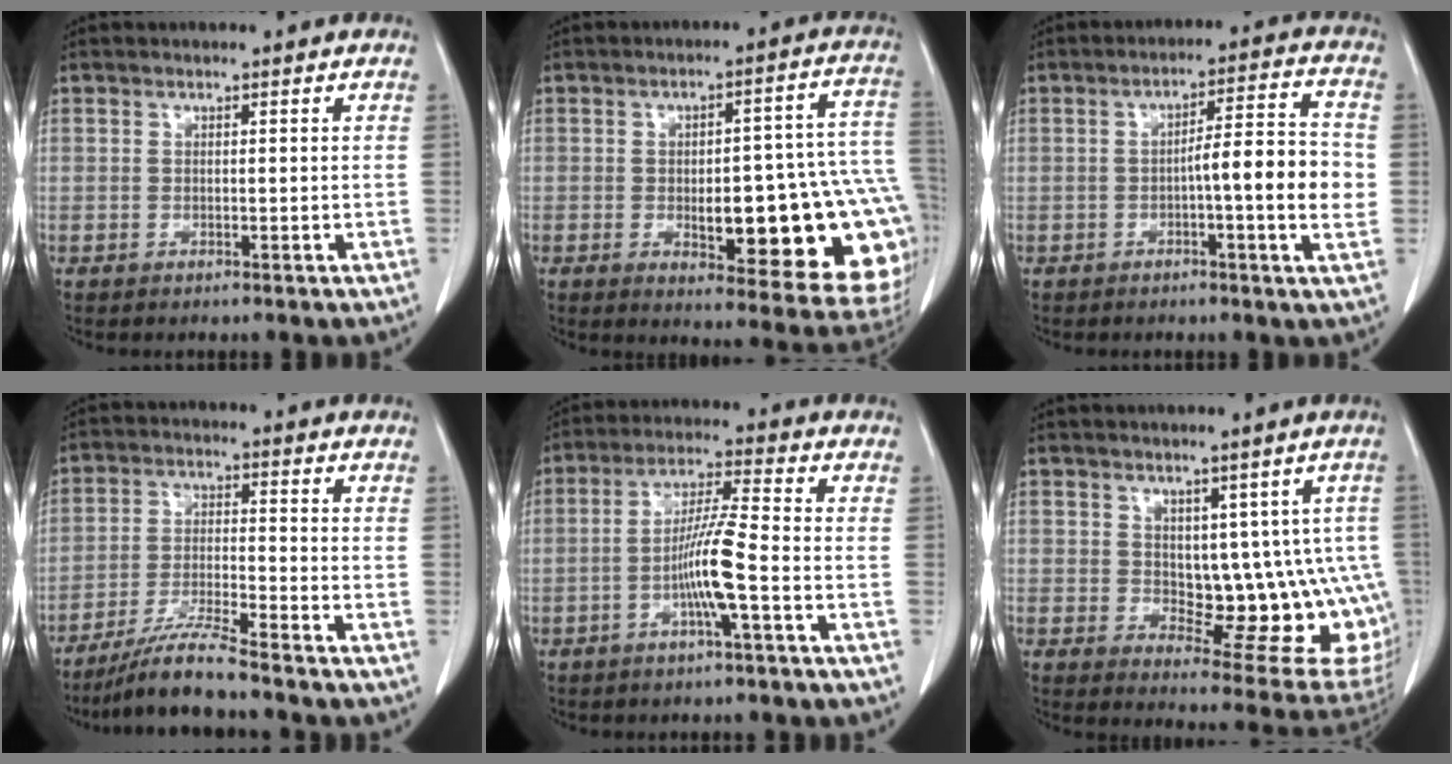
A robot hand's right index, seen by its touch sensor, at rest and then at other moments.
{"total": 22.5, "force": [-4.1, 5.8, 21.3], "torque": [-0.180, 0.026, -0.029]}
{"total": 9.9, "force": [-1.3, 0.6, 9.7], "torque": [-0.136, 0.014, -0.024]}
{"total": 7.6, "force": [-6.6, -1.1, 3.6], "torque": [-0.074, -0.024, -0.125]}
{"total": 7.8, "force": [-2.4, -0.3, 7.4], "torque": [-0.147, 0.003, -0.047]}
{"total": 13.9, "force": [0.6, 6.8, 12.1], "torque": [-0.122, 0.004, 0.027]}